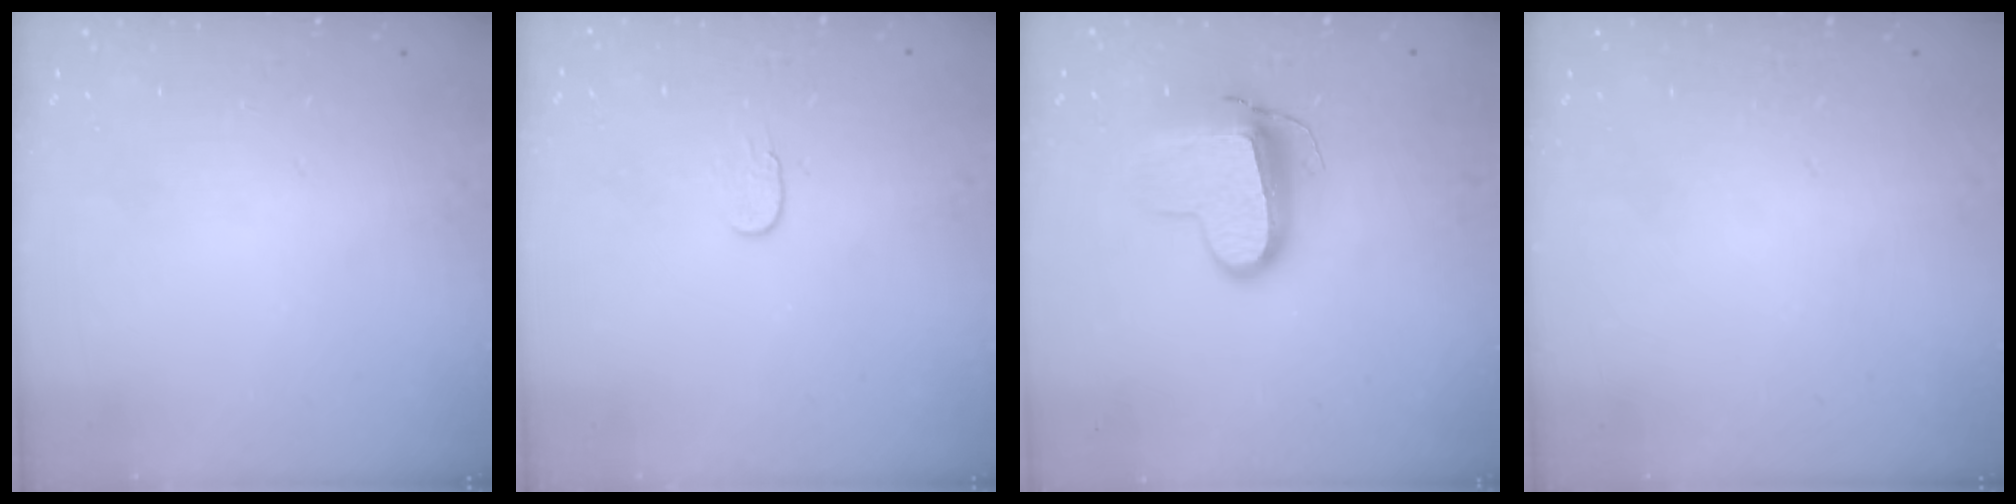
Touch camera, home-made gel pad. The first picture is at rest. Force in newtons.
{"total": 3.7, "press": 3.7, "slide": 0.4}
{"total": 11.7, "press": 11.6, "slide": 1.3}
{"total": 0.0}